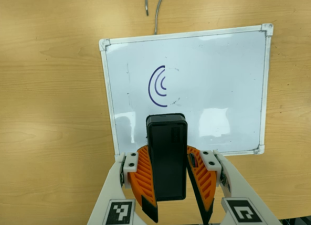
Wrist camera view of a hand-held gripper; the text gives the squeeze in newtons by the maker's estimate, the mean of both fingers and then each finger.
{"total": 9.8, "left": 10.0, "right": 9.6}